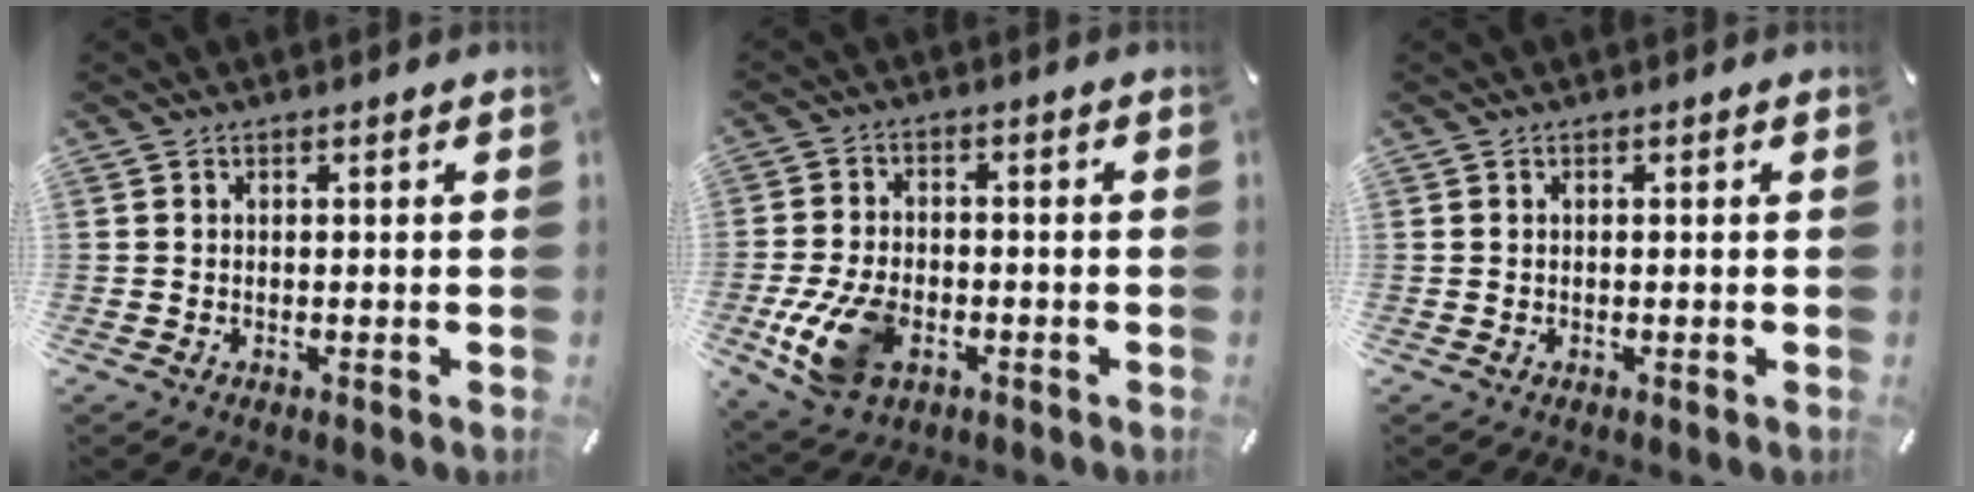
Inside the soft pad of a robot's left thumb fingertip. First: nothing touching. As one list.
[{"total": 12.0, "force": [-3.9, 7.7, 8.3], "torque": [-0.176, -0.001, -0.068]}, {"total": 0.0}]